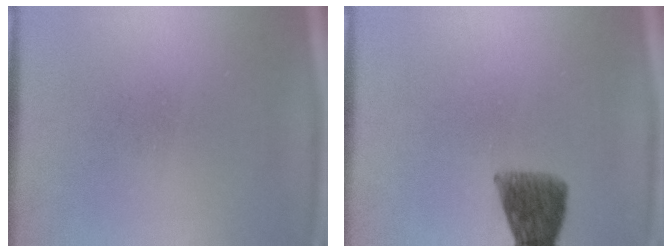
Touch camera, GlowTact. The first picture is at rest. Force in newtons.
{"total": 6.6}